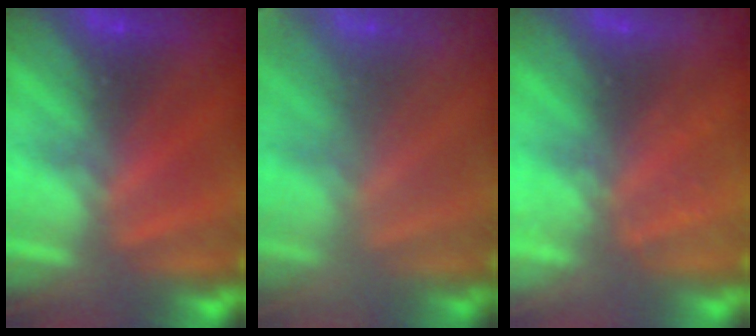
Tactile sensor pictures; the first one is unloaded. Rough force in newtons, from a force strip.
{"total": 2.0}
{"total": 2.3}